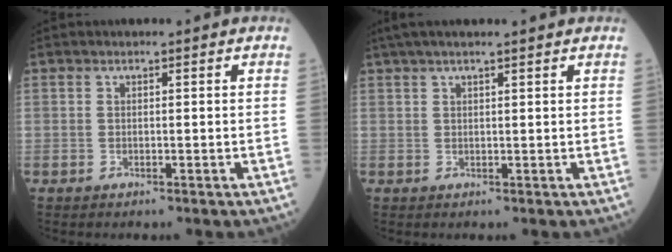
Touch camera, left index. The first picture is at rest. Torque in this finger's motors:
{"motor_torque": [0.38, -0.14, -0.01, 0.01]}